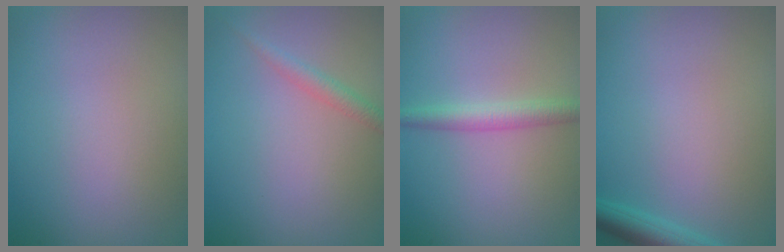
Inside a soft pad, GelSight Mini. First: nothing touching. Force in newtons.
{"total": 1.5, "press": 1.5, "slide": 0.0}
{"total": 2.5, "press": 2.5, "slide": 0.1}
{"total": 3.0, "press": 2.9, "slide": 0.2}